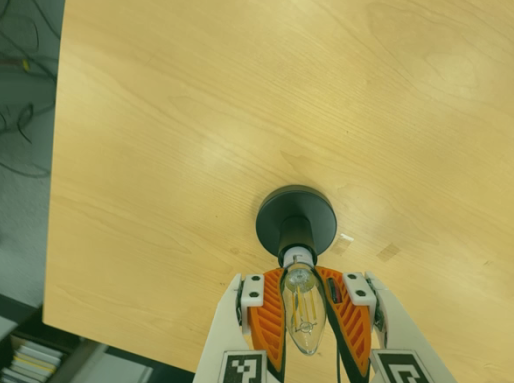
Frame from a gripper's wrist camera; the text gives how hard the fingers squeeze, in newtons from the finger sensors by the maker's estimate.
{"total": 19.1, "left": 22.4, "right": 15.7}